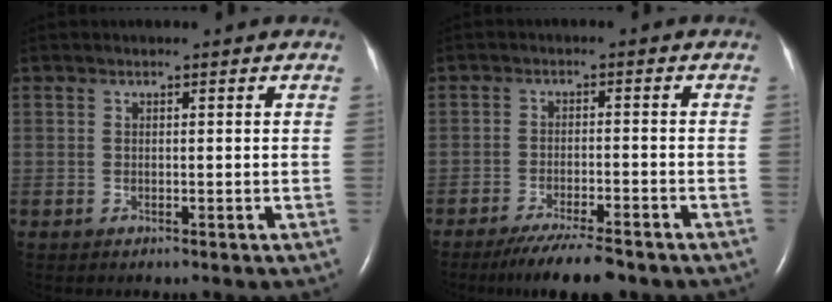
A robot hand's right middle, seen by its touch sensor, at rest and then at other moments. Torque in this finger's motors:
{"motor_torque": [0.31, -0.30, 0.13, 0.07]}